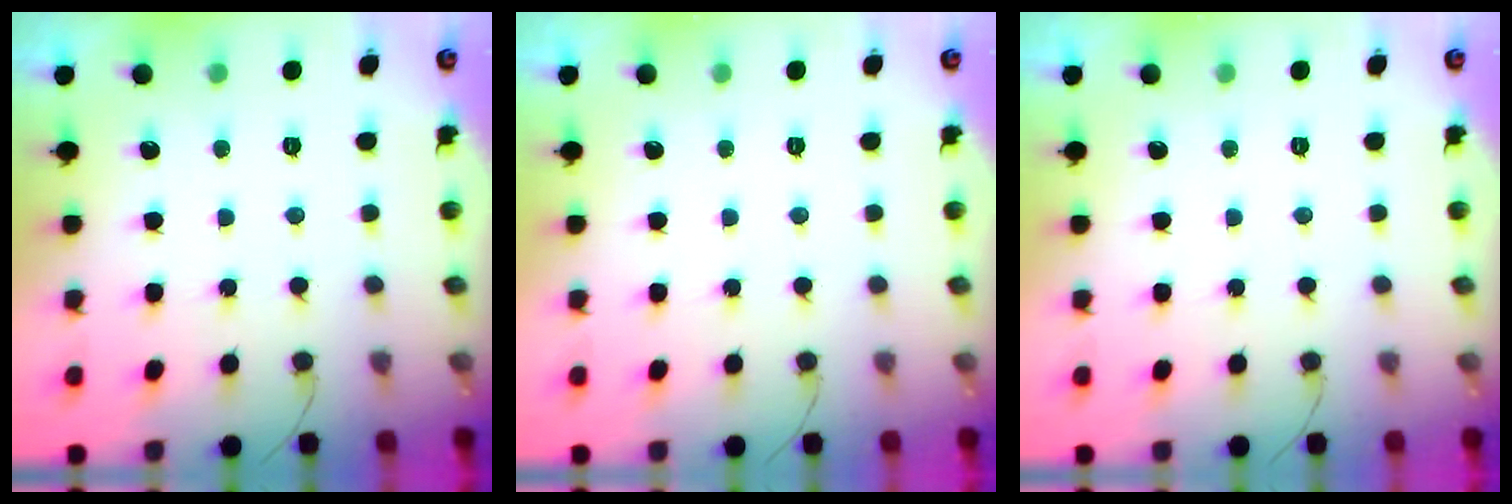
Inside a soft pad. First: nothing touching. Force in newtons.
{"total": 0.0}
{"total": 0.0}